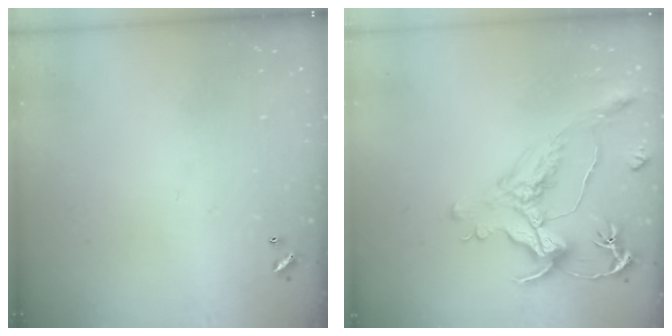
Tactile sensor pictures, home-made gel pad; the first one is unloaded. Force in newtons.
{"total": 1.4, "press": 0.7, "slide": 1.2}